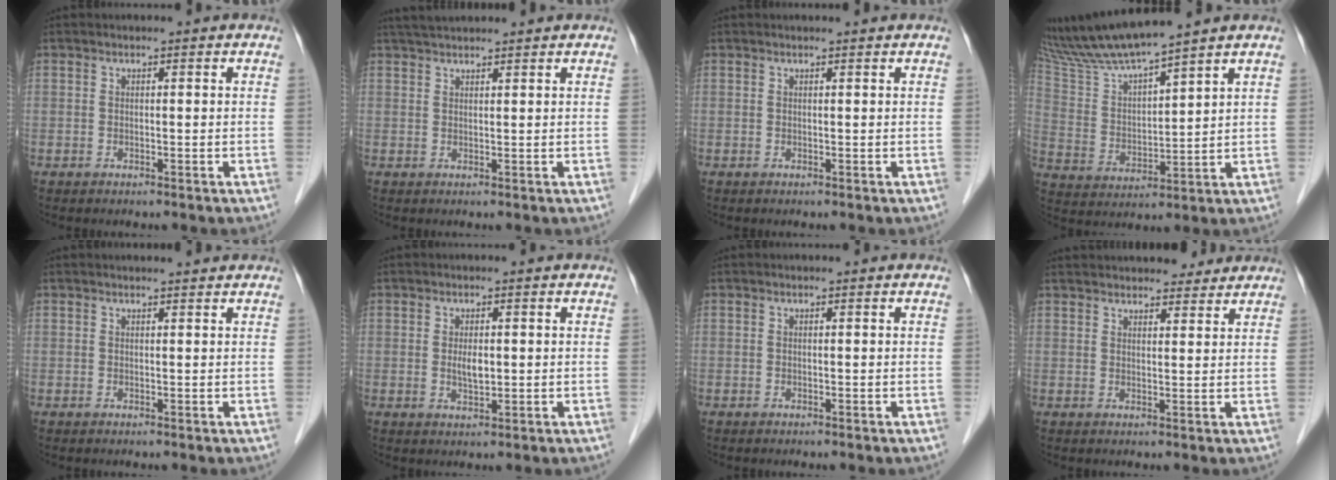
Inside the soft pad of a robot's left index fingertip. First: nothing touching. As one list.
[{"total": 4.7, "force": [4.3, 0.3, 1.8], "torque": [-0.028, 0.035, 0.076]}, {"total": 1.3, "force": [1.2, 0.0, 0.3], "torque": [-0.006, 0.008, 0.017]}, {"total": 11.6, "force": [10.7, -1.2, 4.4], "torque": [-0.100, 0.005, 0.213]}, {"total": 2.3, "force": [2.3, 0.0, 0.5], "torque": [-0.008, 0.008, 0.027]}, {"total": 2.4, "force": [0.2, 0.9, 2.2], "torque": [-0.041, -0.005, 0.004]}, {"total": 0.0}, {"total": 12.9, "force": [12.0, 3.4, 3.5], "torque": [-0.041, 0.030, 0.162]}]